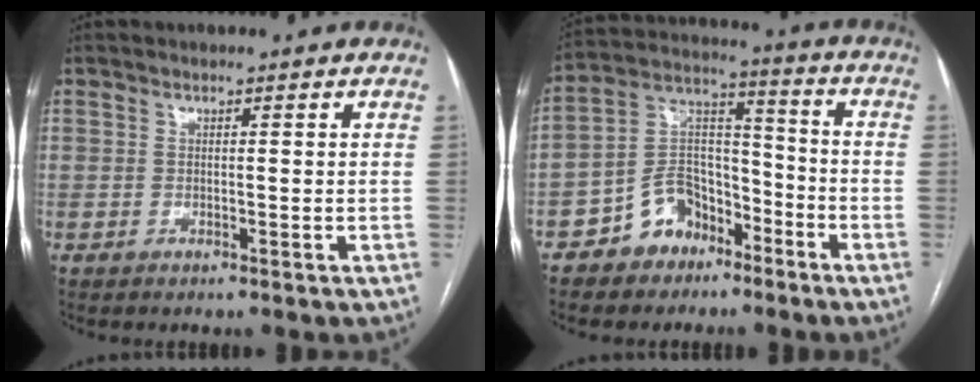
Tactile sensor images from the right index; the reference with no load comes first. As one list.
[{"total": 10.3, "force": [-6.3, 7.0, 4.2], "torque": [-0.087, 0.031, -0.108]}]